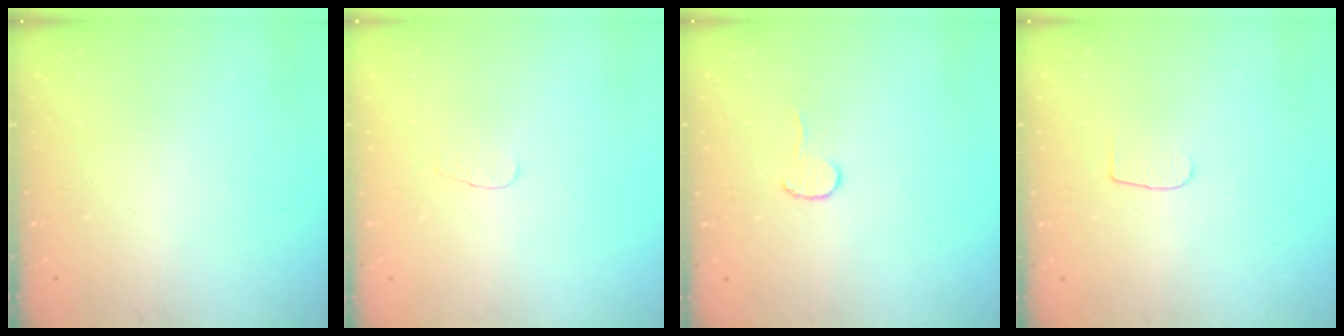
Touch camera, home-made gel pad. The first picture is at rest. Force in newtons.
{"total": 2.8, "press": 2.8, "slide": 0.3}
{"total": 4.1, "press": 4.1, "slide": 0.4}
{"total": 4.8, "press": 4.8, "slide": 0.5}